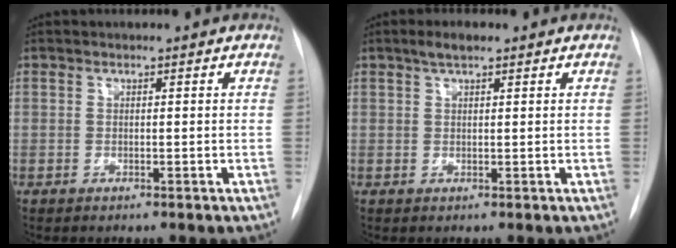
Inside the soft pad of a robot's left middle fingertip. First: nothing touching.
{"total": 2.4, "force": [1.6, 0.7, 1.6], "torque": [-0.032, 0.008, 0.029]}